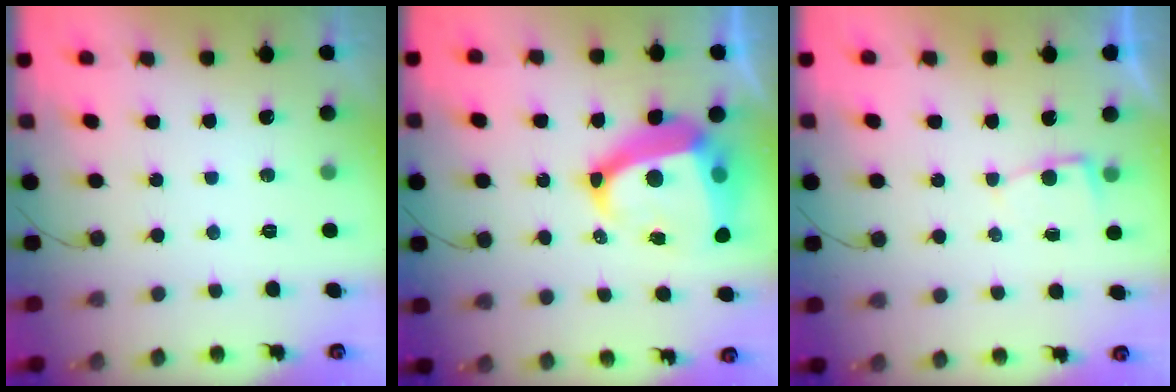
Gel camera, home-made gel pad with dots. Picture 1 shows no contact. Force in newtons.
{"total": 18.7, "press": 18.5, "slide": 2.3}
{"total": 2.3, "press": 2.3, "slide": 0.3}